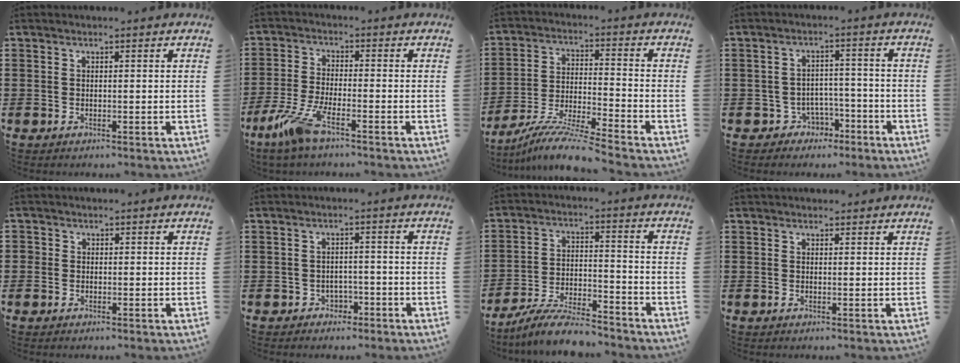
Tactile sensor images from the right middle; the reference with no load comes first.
{"total": 7.0, "force": [-4.5, 1.2, 5.3], "torque": [-0.130, -0.017, -0.089]}
{"total": 8.9, "force": [-8.2, -0.5, 3.5], "torque": [-0.070, -0.005, -0.161]}
{"total": 3.5, "force": [-2.8, 2.0, 0.4], "torque": [-0.021, 0.007, -0.059]}
{"total": 0.9, "force": [-0.1, 0.9, 0.1], "torque": [-0.002, 0.007, -0.003]}
{"total": 1.8, "force": [-1.5, 1.0, 0.0], "torque": [-0.011, -0.003, -0.035]}
{"total": 8.1, "force": [-7.4, 1.0, 3.3], "torque": [-0.069, 0.008, -0.141]}
{"total": 0.9, "force": [0.9, 0.3, 0.0], "torque": [0.005, -0.002, 0.015]}